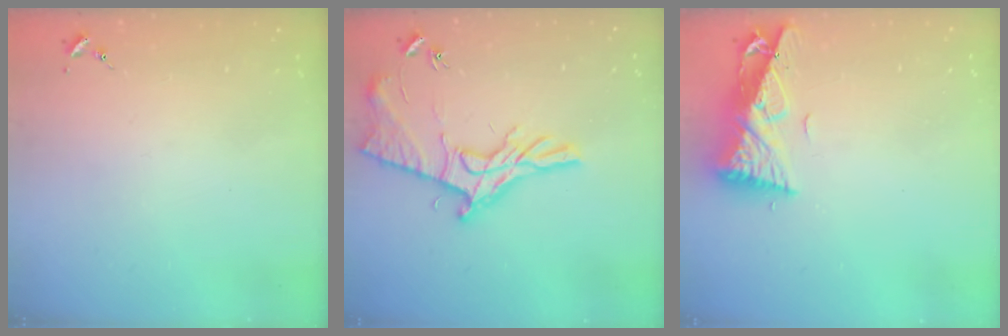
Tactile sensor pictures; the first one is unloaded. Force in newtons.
{"total": 15.3, "press": 15.3, "slide": 0.6}
{"total": 10.1, "press": 10.0, "slide": 1.4}